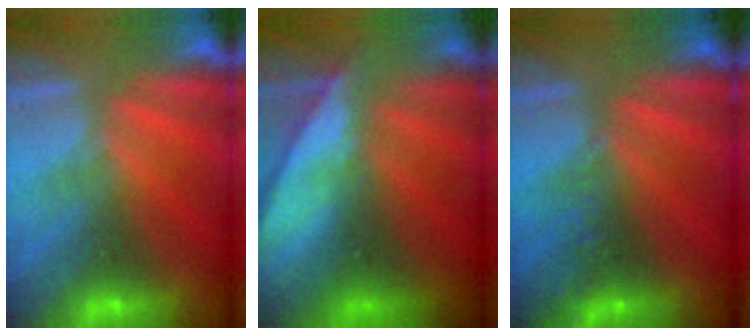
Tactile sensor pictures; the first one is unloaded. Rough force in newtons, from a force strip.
{"total": 7.2}
{"total": 2.4}